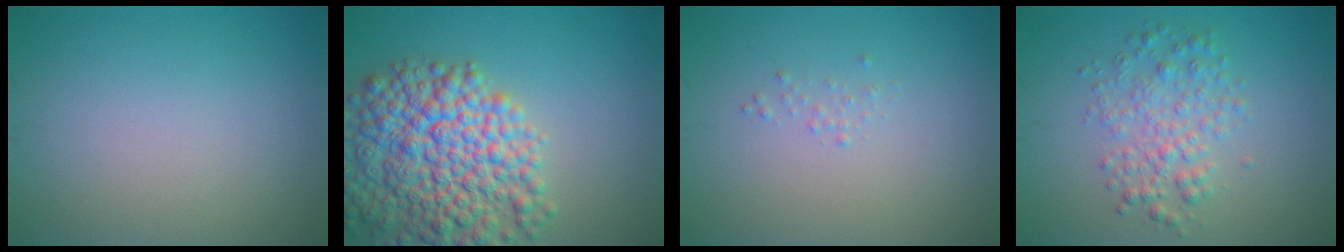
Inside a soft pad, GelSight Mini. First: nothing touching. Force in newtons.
{"total": 10.3, "press": 10.3, "slide": 0.5}
{"total": 0.5, "press": 0.5, "slide": 0.0}
{"total": 3.3, "press": 3.3, "slide": 0.1}